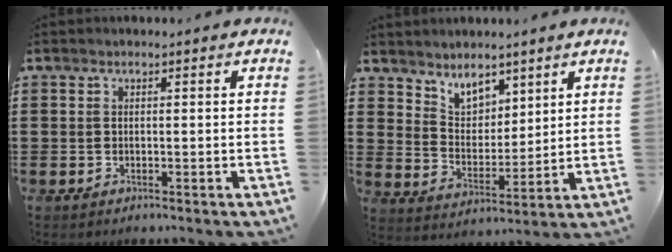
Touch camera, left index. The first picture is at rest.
{"total": 5.8, "force": [4.9, 3.0, 0.8], "torque": [-0.035, -0.017, 0.090]}